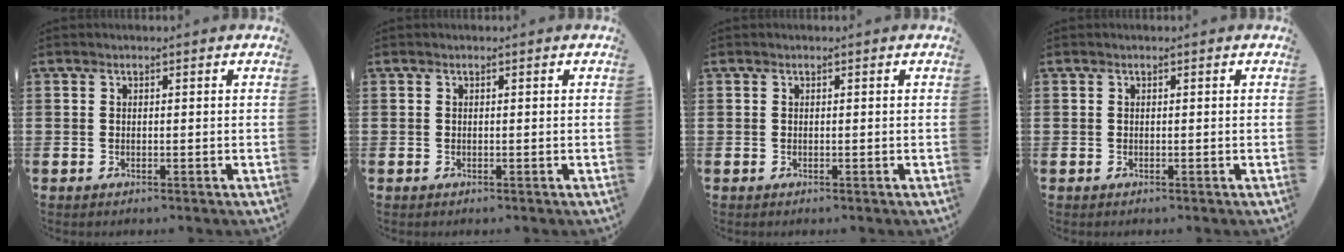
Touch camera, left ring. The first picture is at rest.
{"total": 0.0}
{"total": 0.0}
{"total": 0.0}